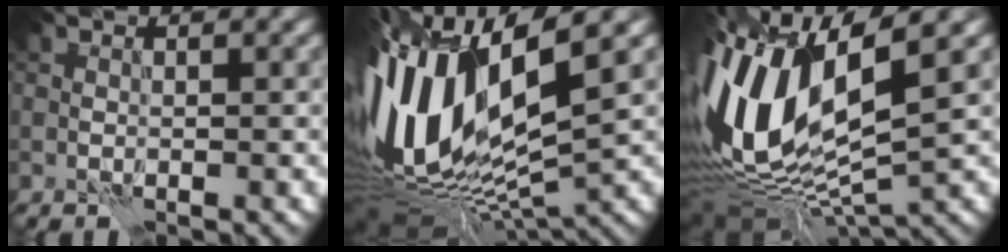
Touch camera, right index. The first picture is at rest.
{"total": 15.4, "force": [0.5, 6.3, 14.0], "torque": [-0.296, -0.015, 0.015]}
{"total": 14.7, "force": [0.5, 6.1, 13.4], "torque": [-0.294, -0.003, 0.012]}